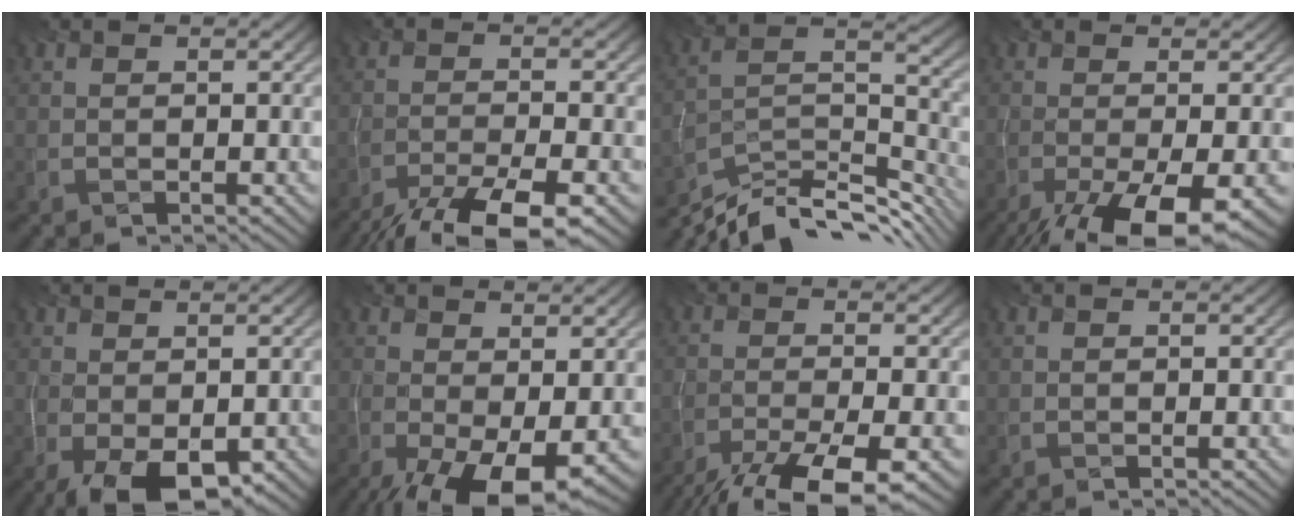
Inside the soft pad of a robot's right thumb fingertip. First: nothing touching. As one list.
[{"total": 9.7, "force": [-7.8, 1.3, 5.6], "torque": [-0.076, -0.011, -0.138]}, {"total": 13.4, "force": [-12.2, 2.9, 4.7], "torque": [-0.077, -0.009, -0.214]}, {"total": 12.9, "force": [-6.5, 3.6, 10.6], "torque": [-0.149, -0.015, -0.103]}, {"total": 6.5, "force": [-2.4, 2.9, 5.3], "torque": [-0.090, -0.002, -0.036]}, {"total": 10.1, "force": [-3.0, 3.8, 8.8], "torque": [-0.136, -0.005, -0.041]}, {"total": 11.1, "force": [-7.5, 2.1, 7.9], "torque": [-0.114, -0.021, -0.127]}, {"total": 0.0}]